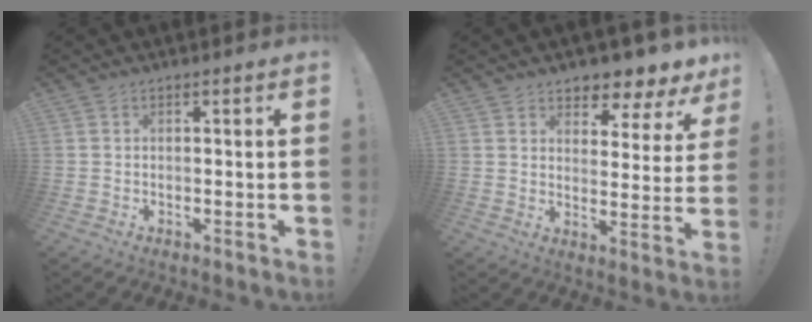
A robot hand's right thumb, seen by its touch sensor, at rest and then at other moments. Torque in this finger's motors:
{"motor_torque": [0.62, 2.15, -0.05, 0.17, 0.00]}